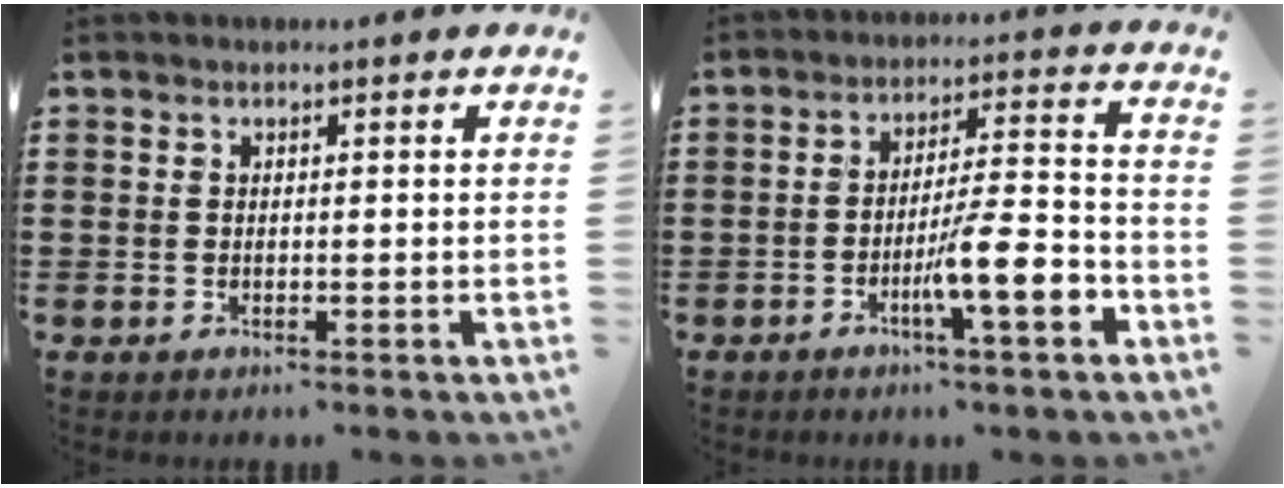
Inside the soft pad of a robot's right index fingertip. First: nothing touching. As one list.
[{"total": 9.8, "force": [-4.2, 1.4, 8.7], "torque": [-0.145, 0.005, -0.070]}]